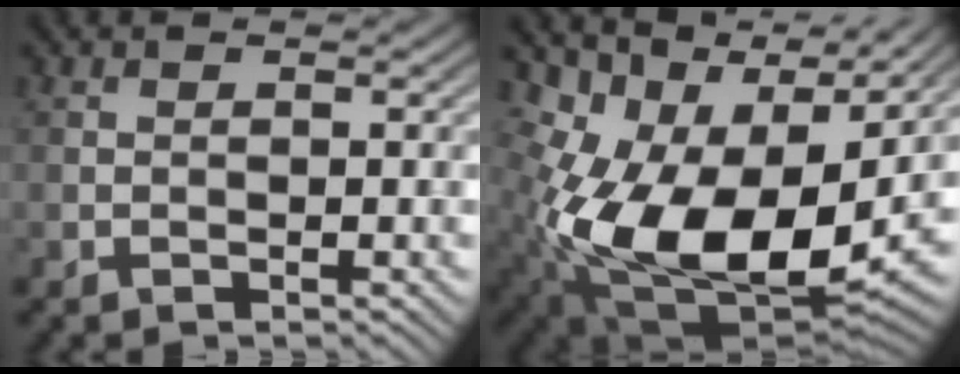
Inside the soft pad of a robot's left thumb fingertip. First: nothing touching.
{"total": 16.5, "force": [1.3, 10.5, 12.7], "torque": [-0.252, -0.026, 0.034]}